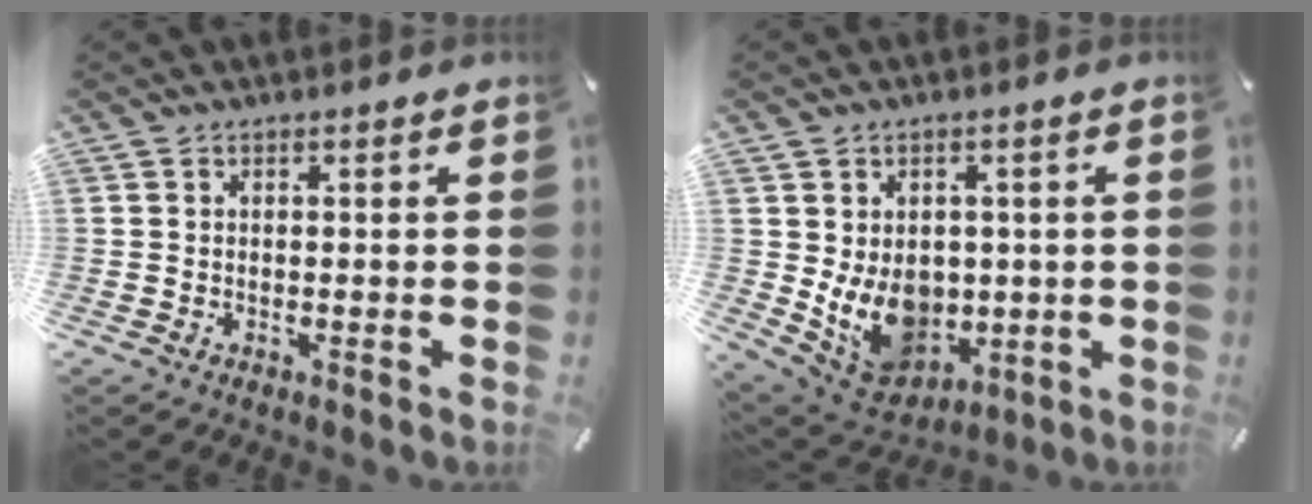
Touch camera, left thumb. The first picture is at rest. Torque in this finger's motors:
{"motor_torque": [2.20, 2.34, 0.85, -0.62, 0.28]}